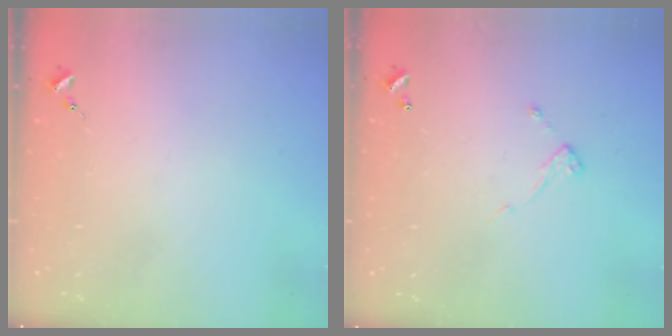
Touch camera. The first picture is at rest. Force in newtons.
{"total": 5.3, "press": 5.3, "slide": 0.4}